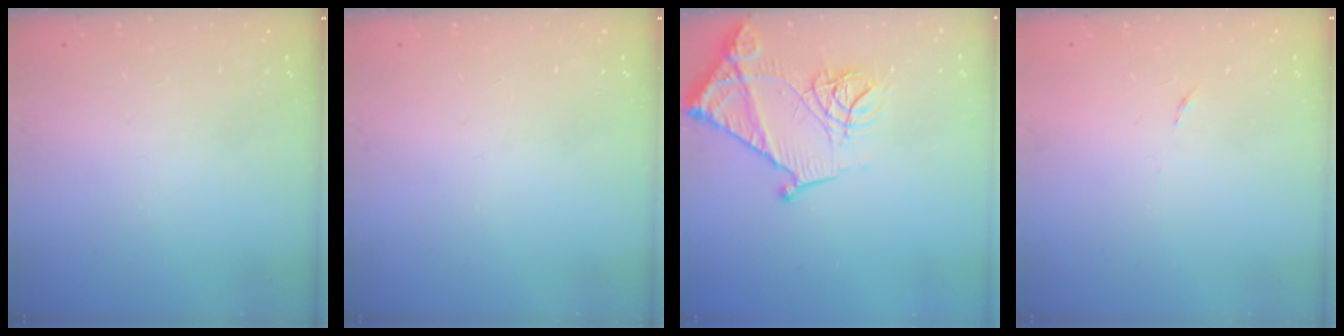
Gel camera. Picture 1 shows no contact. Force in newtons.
{"total": 0.0}
{"total": 17.4, "press": 17.4, "slide": 1.3}
{"total": 2.6, "press": 2.6, "slide": 0.4}